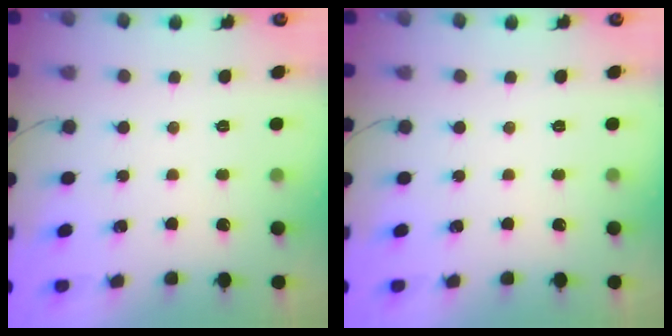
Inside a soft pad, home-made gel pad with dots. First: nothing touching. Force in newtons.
{"total": 0.0}